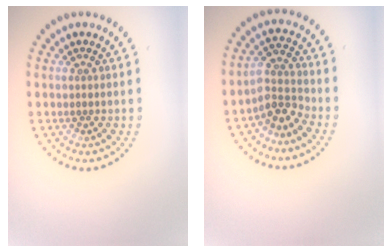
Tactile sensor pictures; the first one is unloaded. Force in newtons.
{"total": 3.1, "press": 2.2, "slide": 2.1}